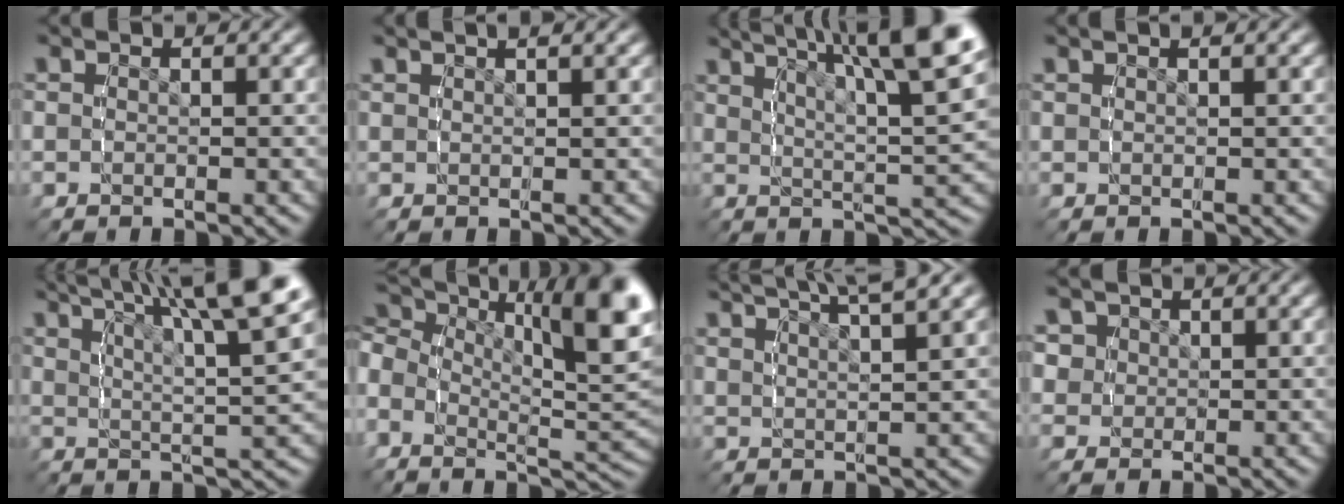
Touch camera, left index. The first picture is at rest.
{"total": 2.1, "force": [1.7, -0.2, 1.3], "torque": [-0.009, 0.007, 0.032]}
{"total": 11.6, "force": [5.9, 3.4, 9.5], "torque": [-0.112, 0.019, 0.082]}
{"total": 0.8, "force": [0.6, -0.5, 0.3], "torque": [0.001, 0.002, 0.015]}
{"total": 9.5, "force": [5.1, 2.3, 7.6], "torque": [-0.092, 0.010, 0.075]}
{"total": 9.4, "force": [2.6, 4.6, 7.8], "torque": [-0.117, -0.006, 0.034]}
{"total": 8.0, "force": [6.3, 2.6, 4.3], "torque": [-0.058, 0.020, 0.097]}
{"total": 4.3, "force": [1.8, 3.5, 1.6], "torque": [-0.040, -0.002, 0.034]}